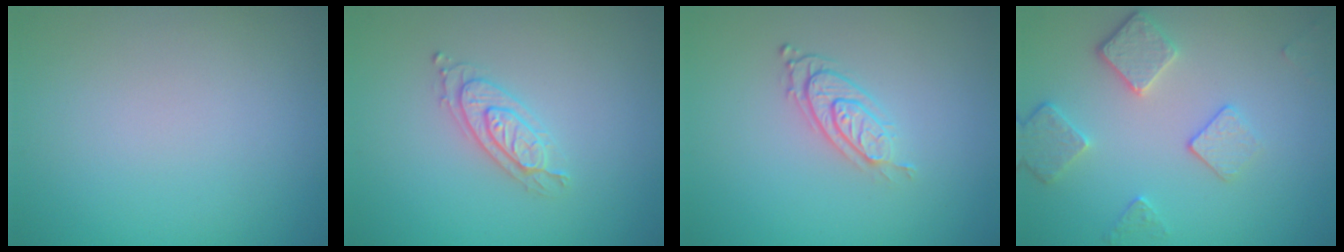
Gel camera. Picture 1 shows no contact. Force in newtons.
{"total": 2.4, "press": 2.2, "slide": 0.9}
{"total": 3.0, "press": 2.0, "slide": 2.2}
{"total": 3.7, "press": 2.9, "slide": 2.3}